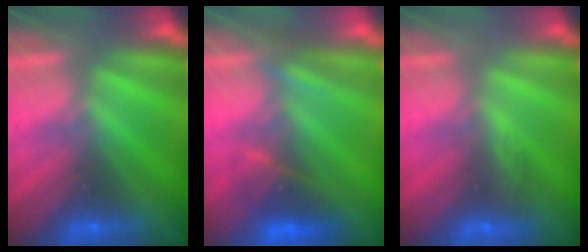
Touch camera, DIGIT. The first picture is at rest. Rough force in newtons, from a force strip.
{"total": 3.5}
{"total": 2.9}